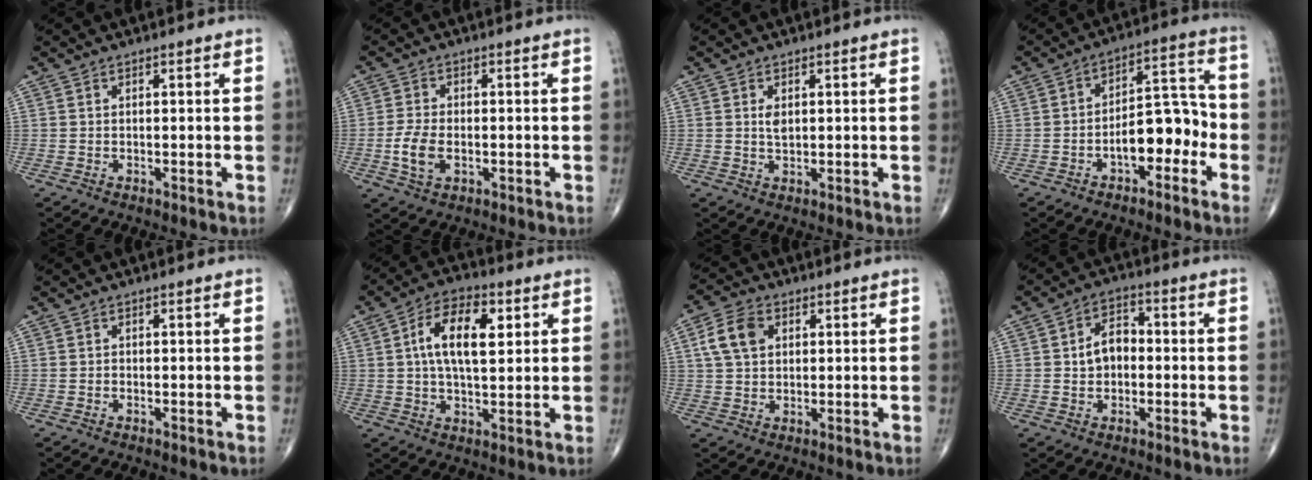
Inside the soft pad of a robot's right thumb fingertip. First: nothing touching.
{"total": 5.7, "force": [-1.3, 3.2, 4.5], "torque": [-0.097, 0.000, -0.025]}
{"total": 2.1, "force": [0.5, 1.1, 1.7], "torque": [-0.026, -0.005, 0.011]}
{"total": 9.3, "force": [-3.3, 4.9, 7.2], "torque": [-0.074, 0.049, -0.054]}
{"total": 0.0}
{"total": 11.9, "force": [2.9, 5.7, 10.0], "torque": [-0.165, 0.007, 0.045]}
{"total": 7.4, "force": [2.2, 5.2, 4.8], "torque": [-0.086, 0.007, 0.037]}
{"total": 7.9, "force": [-0.1, 4.9, 6.2], "torque": [-0.099, 0.021, -0.007]}